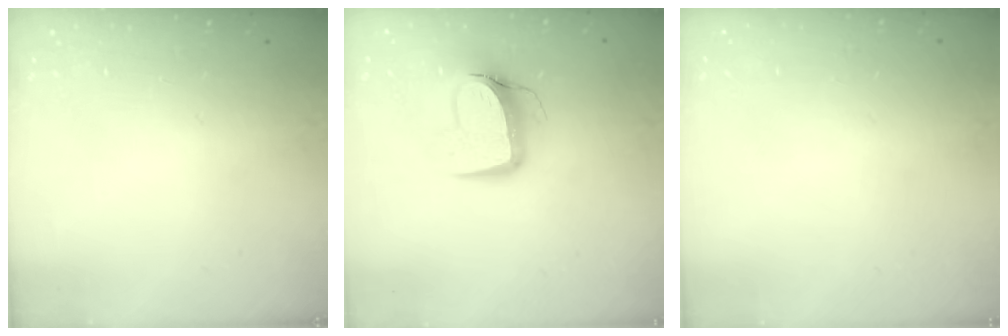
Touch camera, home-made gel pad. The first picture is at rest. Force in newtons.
{"total": 10.8, "press": 10.7, "slide": 1.1}
{"total": 0.0}